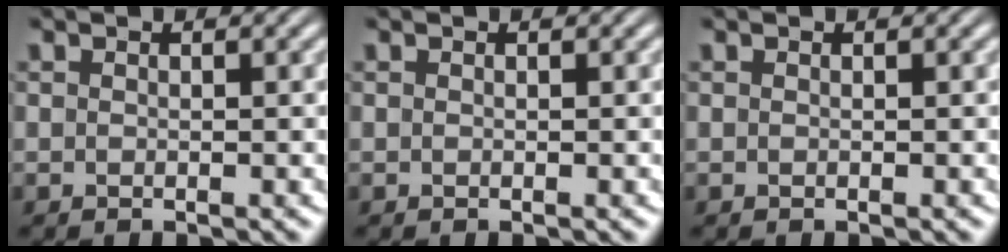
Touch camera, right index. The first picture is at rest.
{"total": 0.0}
{"total": 0.0}